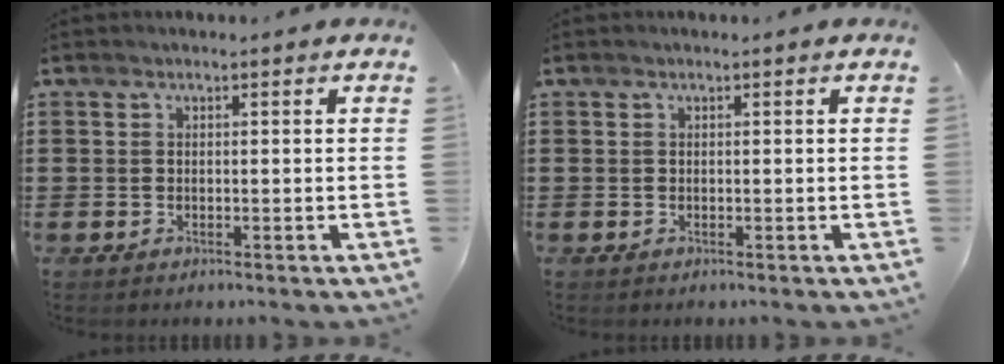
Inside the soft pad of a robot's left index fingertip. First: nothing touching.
{"total": 0.0}